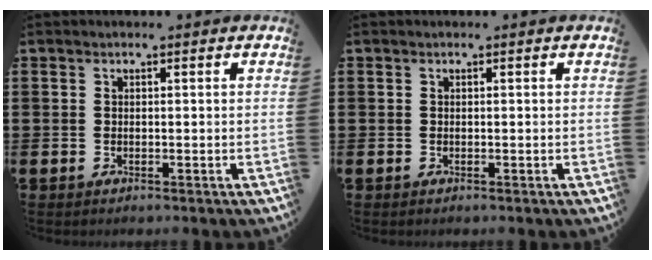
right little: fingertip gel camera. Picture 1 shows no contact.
{"total": 0.0}